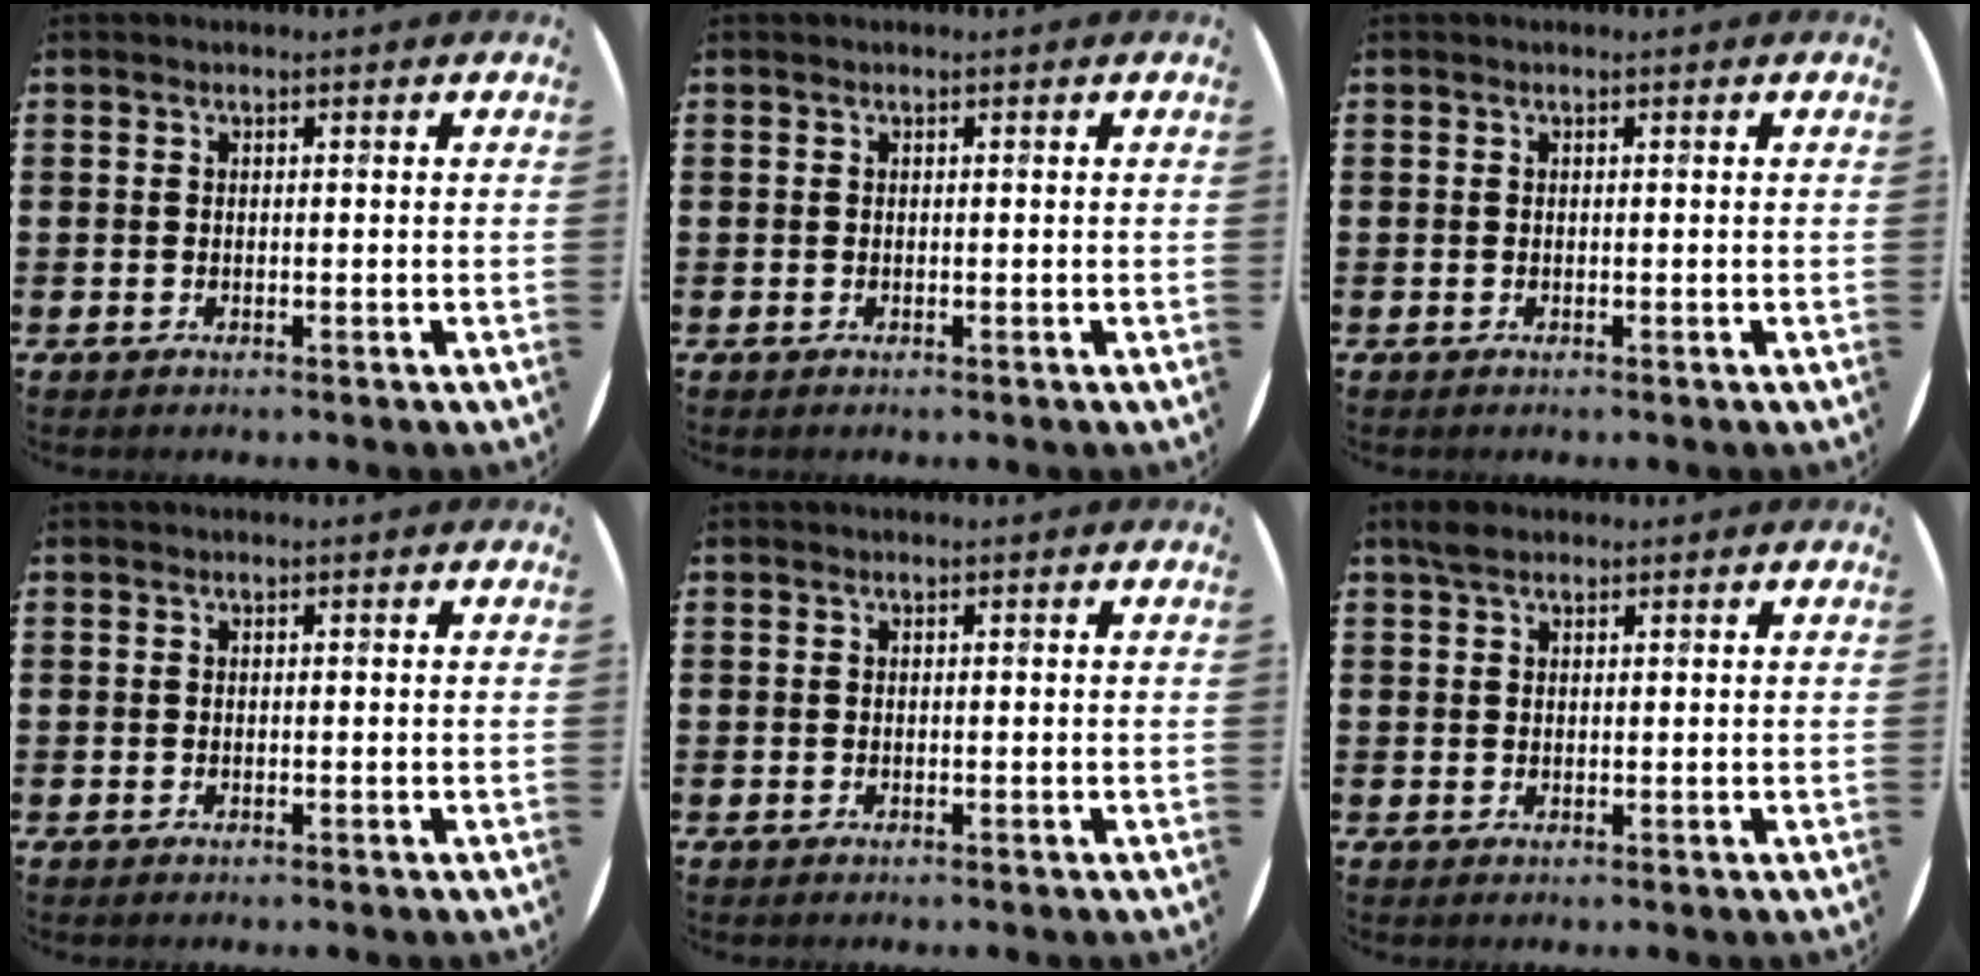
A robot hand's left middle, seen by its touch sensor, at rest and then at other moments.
{"total": 0.0}
{"total": 0.0}
{"total": 0.0}
{"total": 0.0}
{"total": 1.9, "force": [1.5, 0.8, 0.8], "torque": [-0.010, 0.002, 0.026]}